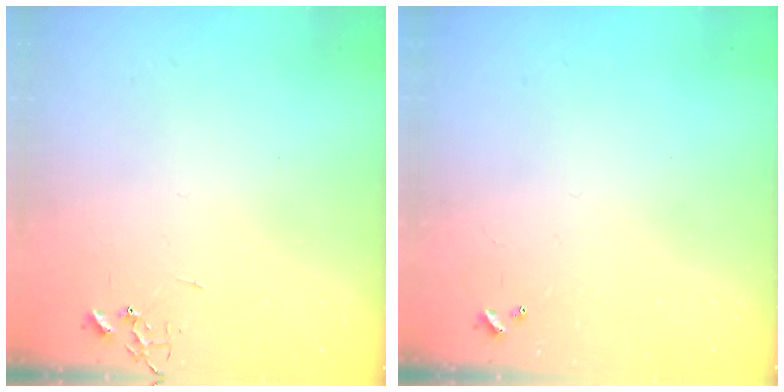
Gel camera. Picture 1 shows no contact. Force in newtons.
{"total": 0.0}